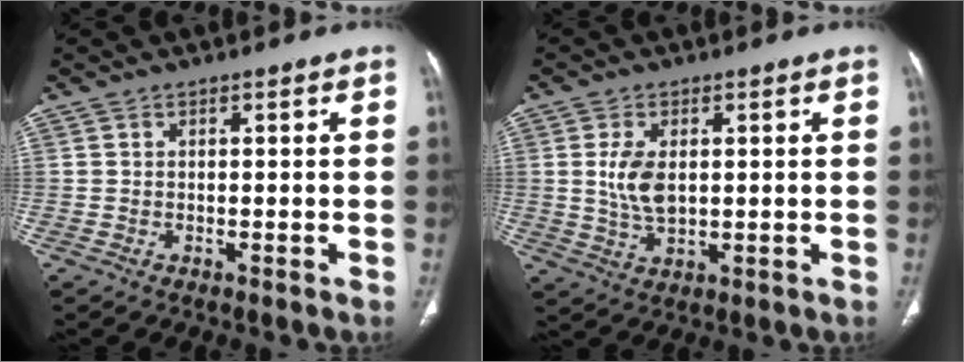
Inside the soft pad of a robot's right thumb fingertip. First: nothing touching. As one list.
[{"total": 6.2, "force": [0.9, 3.4, 5.1], "torque": [-0.099, -0.007, 0.021]}]